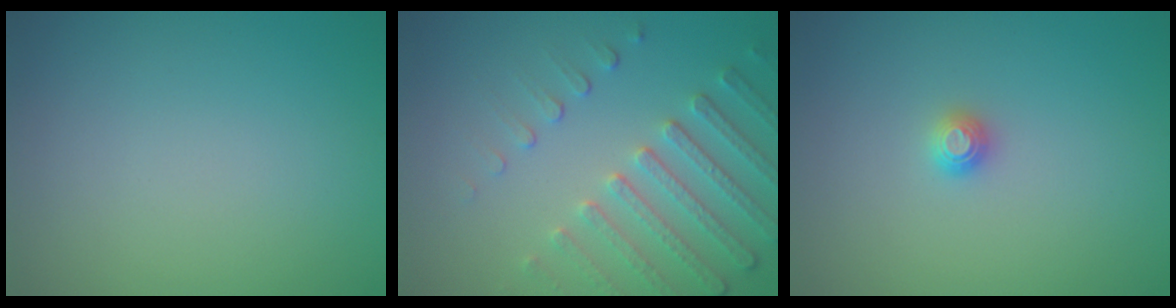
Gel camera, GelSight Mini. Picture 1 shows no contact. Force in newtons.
{"total": 4.8, "press": 3.7, "slide": 3.1}
{"total": 1.1, "press": 1.1, "slide": 0.1}